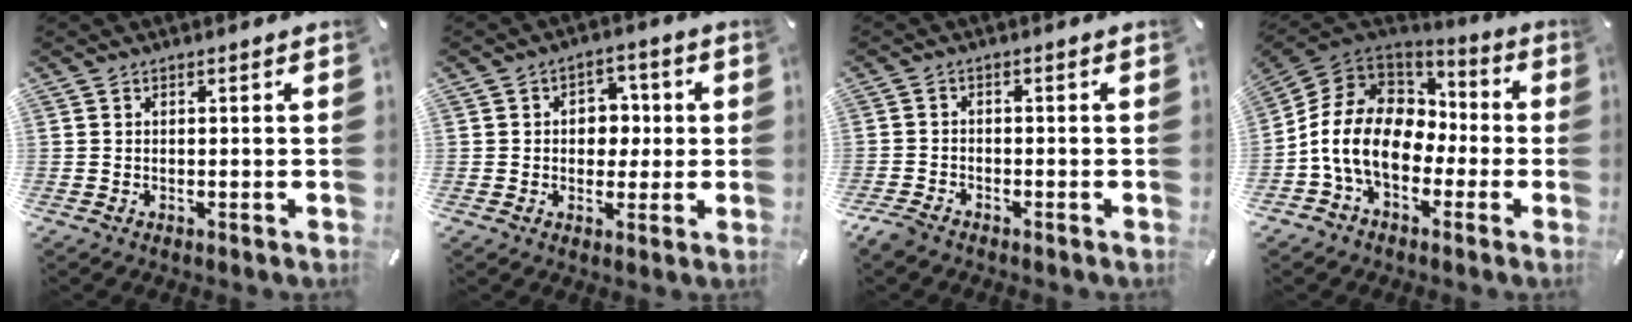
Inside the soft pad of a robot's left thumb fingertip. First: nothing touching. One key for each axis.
{"total": 6.9, "fx": 0.1, "fy": 5.8, "fz": 3.8, "tx": -0.043, "ty": 0.003, "tz": -0.004}
{"total": 2.8, "fx": -2.3, "fy": 1.2, "fz": 0.9, "tx": -0.028, "ty": 0.008, "tz": -0.049}
{"total": 14.8, "fx": -3.7, "fy": 11.1, "fz": 9.0, "tx": -0.207, "ty": 0.023, "tz": -0.069}